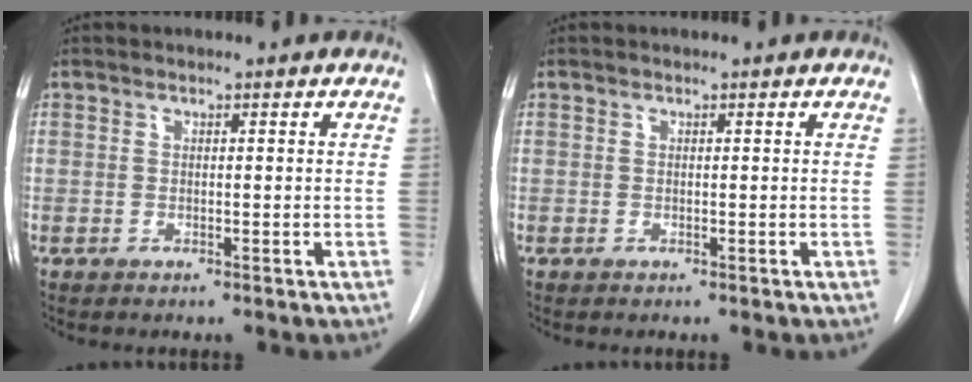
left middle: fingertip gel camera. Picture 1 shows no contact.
{"total": 0.0}